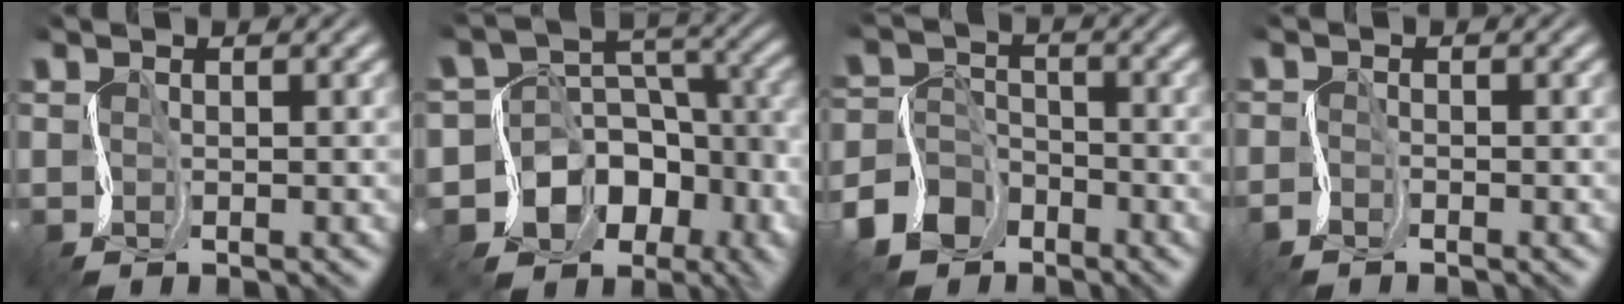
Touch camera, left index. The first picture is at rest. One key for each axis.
{"total": 12.9, "fx": -6.2, "fy": 10.4, "fz": 4.5, "tx": -0.067, "ty": 0.000, "tz": -0.101}
{"total": 6.0, "fx": -4.1, "fy": 4.1, "fz": 1.5, "tx": -0.027, "ty": -0.002, "tz": -0.083}
{"total": 0.9, "fx": -0.9, "fy": 0.1, "fz": 0.0, "tx": -0.005, "ty": -0.002, "tz": -0.023}